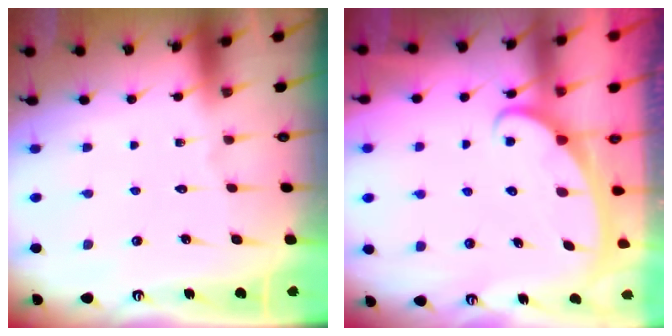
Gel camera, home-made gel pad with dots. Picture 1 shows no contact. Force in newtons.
{"total": 2.5, "press": 2.5, "slide": 0.4}